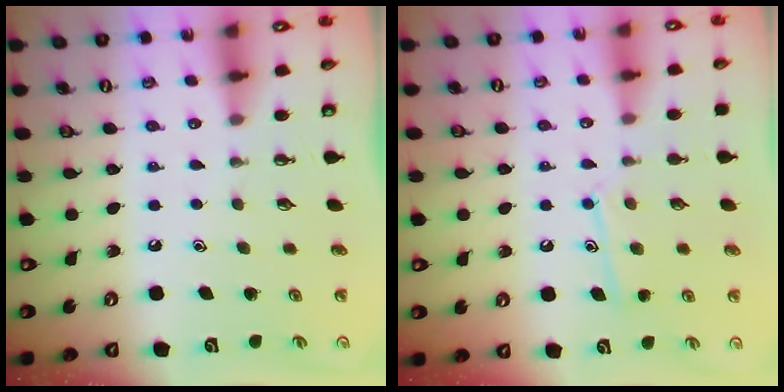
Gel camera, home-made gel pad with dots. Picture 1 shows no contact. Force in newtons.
{"total": 10.8, "press": 10.8, "slide": 0.9}